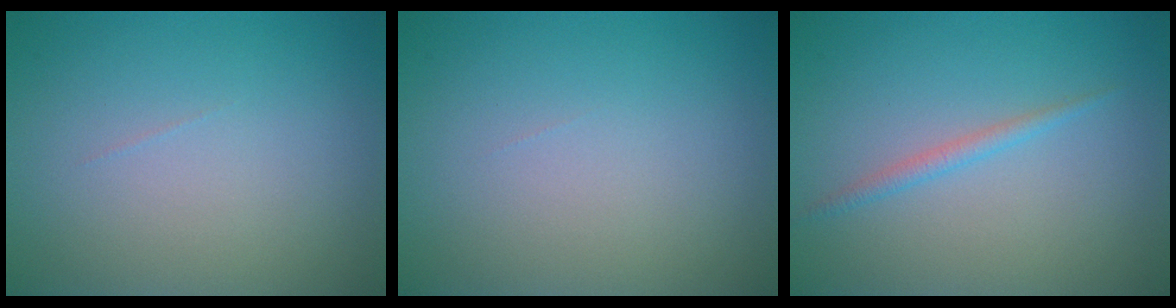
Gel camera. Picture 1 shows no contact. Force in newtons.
{"total": 0.0}
{"total": 1.2, "press": 1.2, "slide": 0.1}